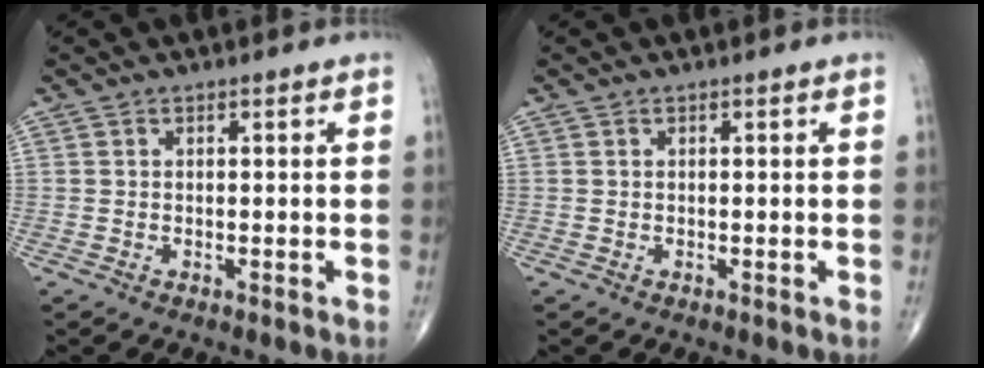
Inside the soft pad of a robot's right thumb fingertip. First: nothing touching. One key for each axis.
{"total": 0.0}